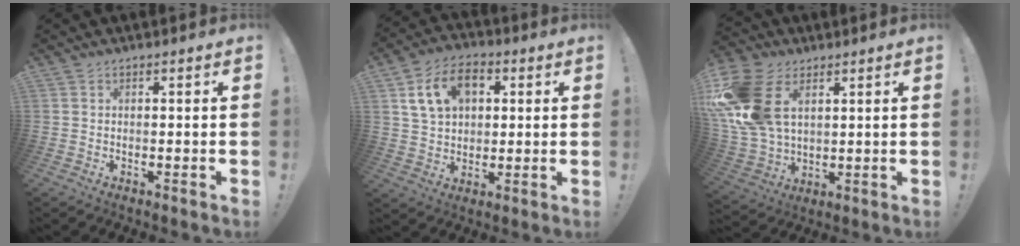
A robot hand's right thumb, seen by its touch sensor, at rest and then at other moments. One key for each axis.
{"total": 13.1, "fx": 4.8, "fy": 9.2, "fz": 8.0, "tx": -0.128, "ty": 0.001, "tz": 0.095}
{"total": 20.8, "fx": 5.8, "fy": 14.3, "fz": 14.0, "tx": -0.285, "ty": -0.021, "tz": 0.112}